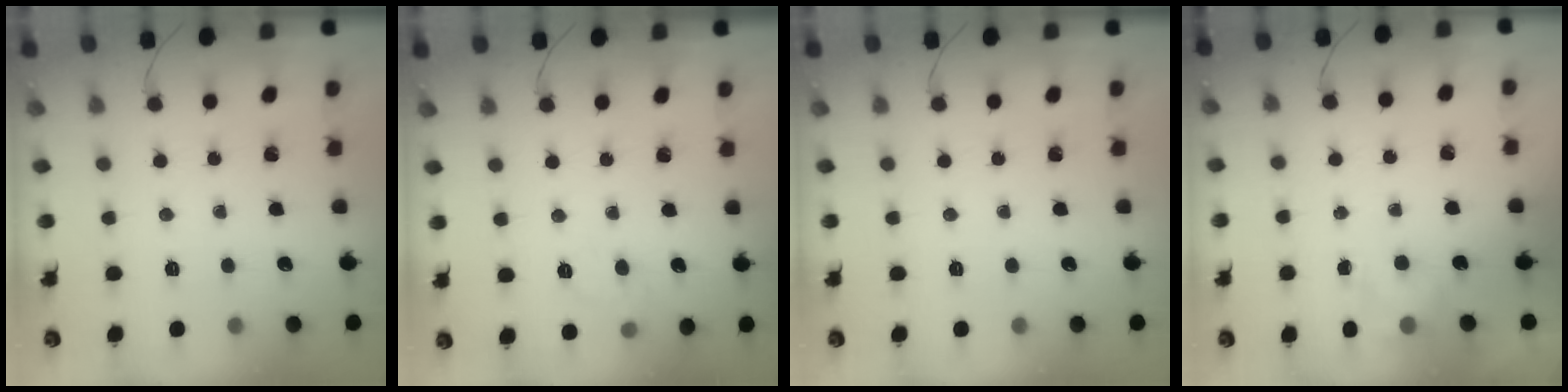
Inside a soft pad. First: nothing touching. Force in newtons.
{"total": 6.8, "press": 6.6, "slide": 1.2}
{"total": 0.0}
{"total": 3.7, "press": 3.5, "slide": 1.2}